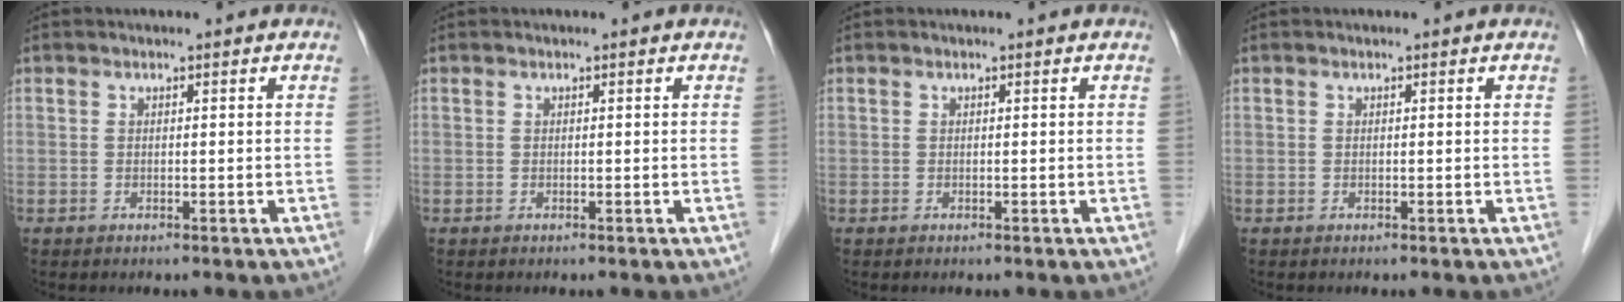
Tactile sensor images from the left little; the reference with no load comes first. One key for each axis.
{"total": 0.0}
{"total": 0.0}
{"total": 0.0}